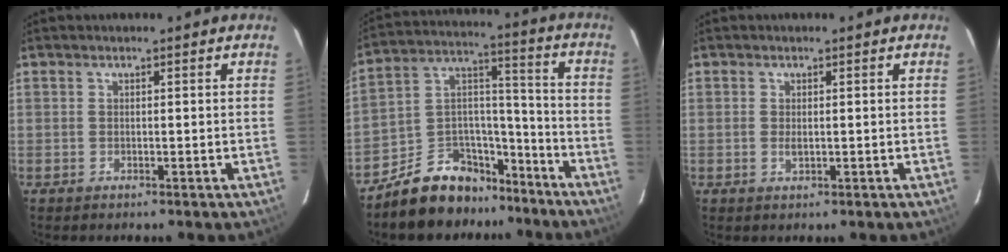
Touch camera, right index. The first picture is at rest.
{"total": 14.5, "force": [-11.0, 8.3, 4.4], "torque": [-0.089, 0.072, -0.168]}
{"total": 1.3, "force": [-0.1, 0.6, 1.1], "torque": [-0.022, -0.001, -0.001]}